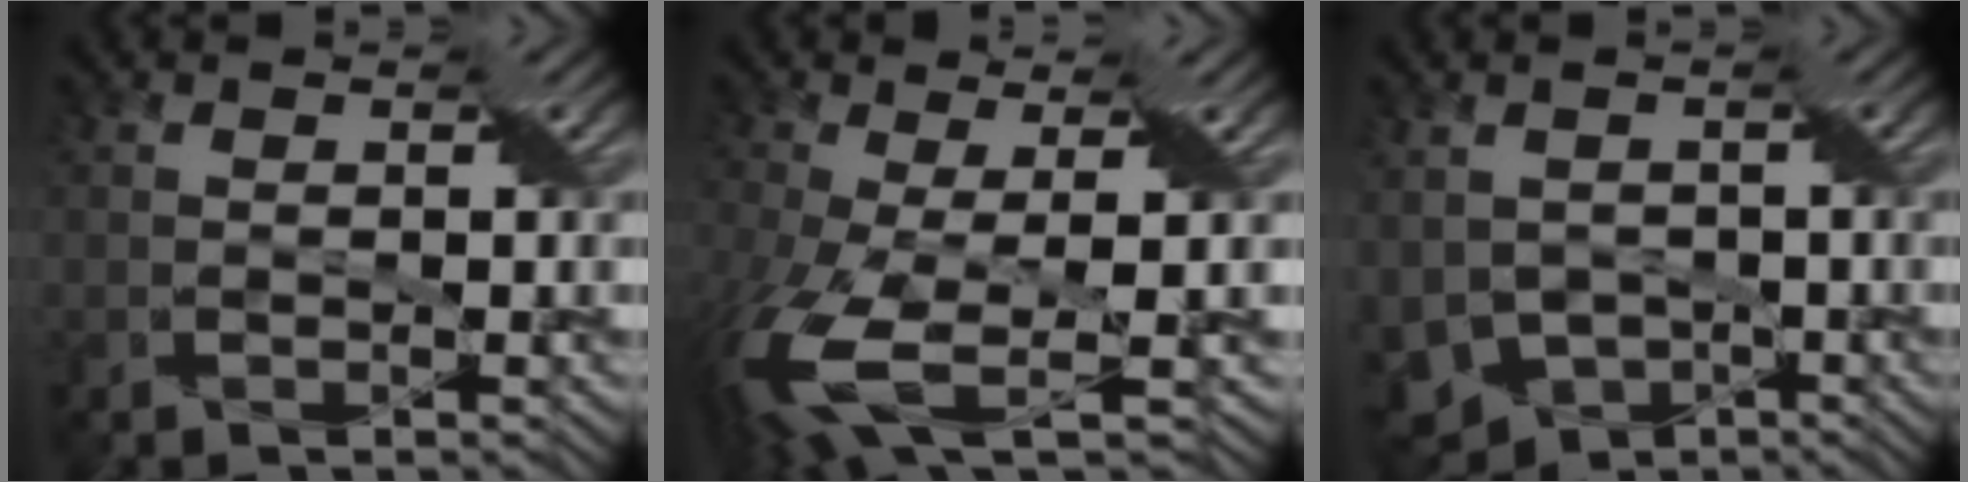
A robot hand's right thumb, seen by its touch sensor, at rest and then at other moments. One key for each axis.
{"total": 10.8, "fx": -3.2, "fy": 3.8, "fz": 9.5, "tx": -0.238, "ty": -0.028, "tz": -0.055}
{"total": 6.7, "fx": -2.3, "fy": 4.9, "fz": 4.0, "tx": -0.099, "ty": -0.018, "tz": -0.043}